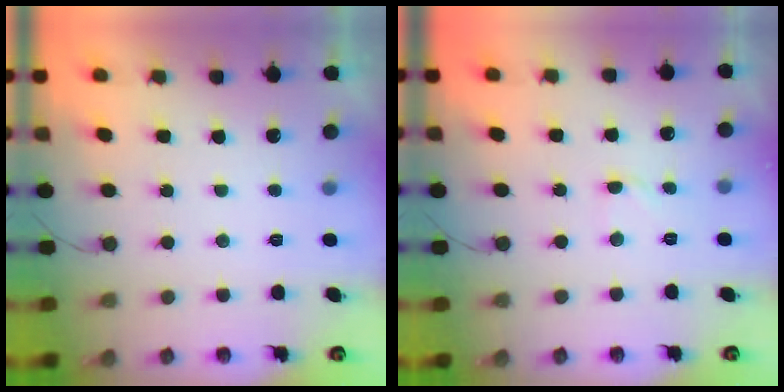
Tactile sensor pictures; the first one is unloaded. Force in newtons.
{"total": 3.2, "press": 3.2, "slide": 0.3}